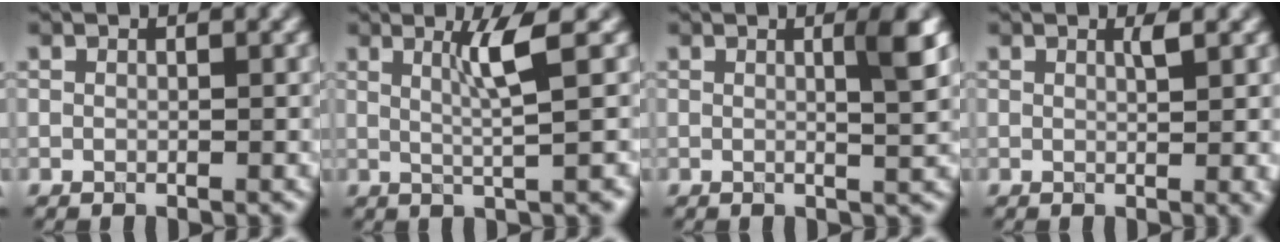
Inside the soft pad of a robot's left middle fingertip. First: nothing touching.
{"total": 3.7, "force": [1.0, 0.3, 3.6], "torque": [-0.062, -0.001, 0.018]}
{"total": 3.0, "force": [0.6, 0.6, 2.9], "torque": [-0.036, 0.000, 0.003]}
{"total": 1.7, "force": [0.5, 0.3, 1.6], "torque": [-0.021, -0.003, 0.005]}